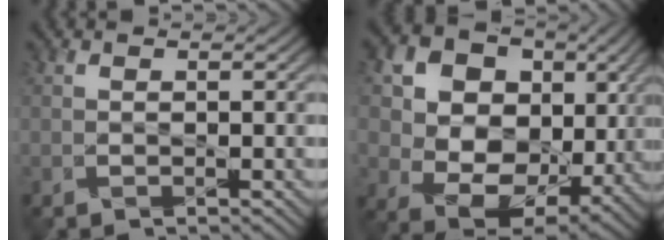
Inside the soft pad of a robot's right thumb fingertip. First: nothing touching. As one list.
[{"total": 13.9, "force": [3.4, 11.4, 7.2], "torque": [-0.190, 0.007, 0.082]}]